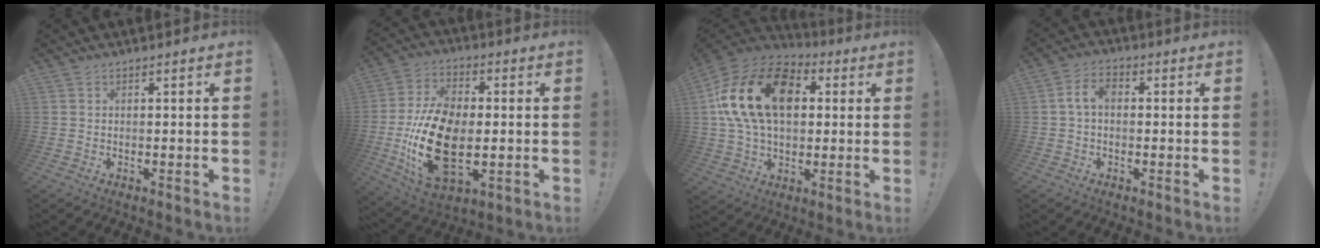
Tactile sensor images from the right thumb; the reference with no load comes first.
{"total": 21.5, "force": [-3.7, 12.7, 16.9], "torque": [-0.342, 0.008, -0.057]}
{"total": 23.3, "force": [5.8, 15.4, 16.4], "torque": [-0.302, -0.001, 0.105]}
{"total": 5.8, "force": [0.3, 3.6, 4.6], "torque": [-0.092, 0.010, 0.002]}